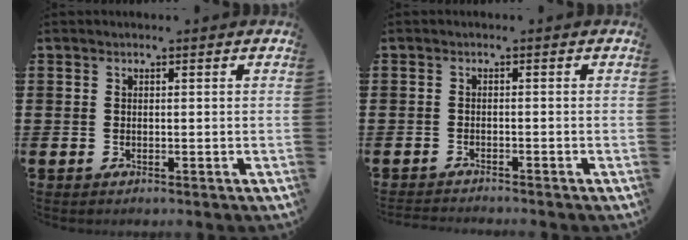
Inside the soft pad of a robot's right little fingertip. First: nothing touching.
{"total": 1.1, "force": [-1.1, -0.1, 0.0], "torque": [-0.001, 0.001, -0.023]}